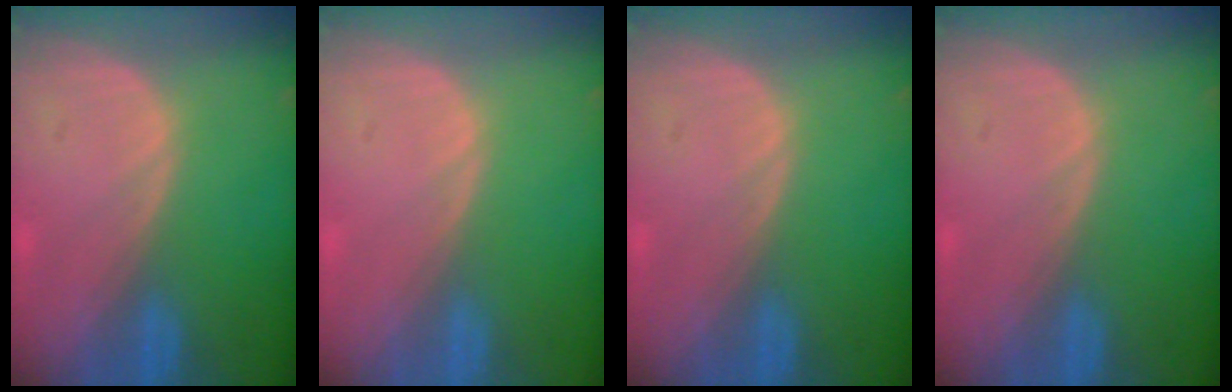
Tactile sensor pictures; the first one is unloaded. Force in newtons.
{"total": 0.0}
{"total": 0.0}
{"total": 0.0}